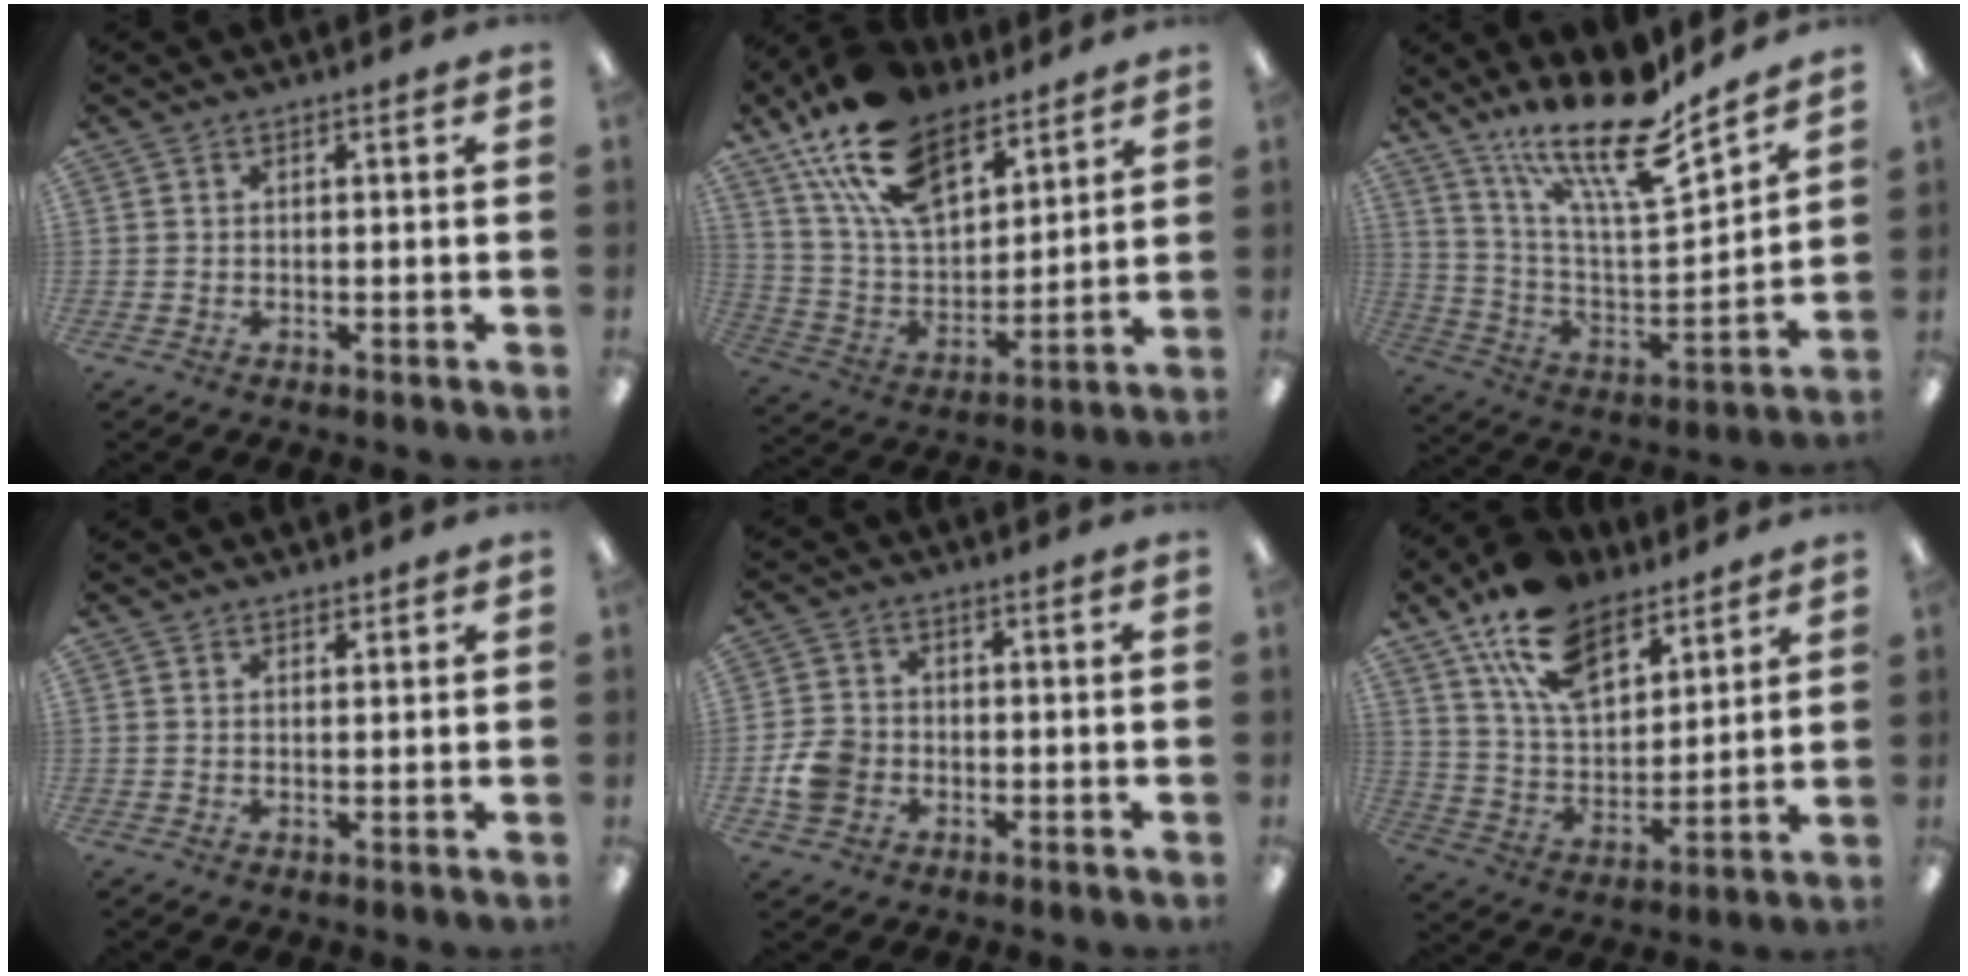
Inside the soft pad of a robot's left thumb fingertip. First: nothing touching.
{"total": 19.8, "force": [13.7, 9.8, 10.4], "torque": [-0.207, -0.063, 0.254]}
{"total": 20.9, "force": [15.8, 5.3, 12.6], "torque": [-0.221, -0.113, 0.268]}
{"total": 1.2, "force": [1.2, 0.4, 0.1], "torque": [0.006, -0.004, 0.021]}
{"total": 6.3, "force": [-1.8, 5.3, 2.9], "torque": [-0.054, 0.010, -0.032]}
{"total": 16.8, "force": [11.4, 8.8, 8.7], "torque": [-0.168, -0.046, 0.212]}